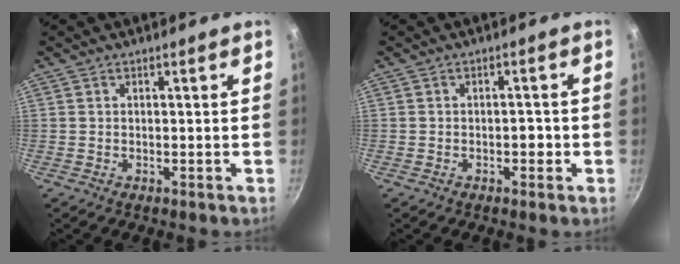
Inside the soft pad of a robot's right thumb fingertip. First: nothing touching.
{"total": 2.2, "force": [-0.7, 1.4, 1.6], "torque": [-0.008, 0.012, -0.010]}